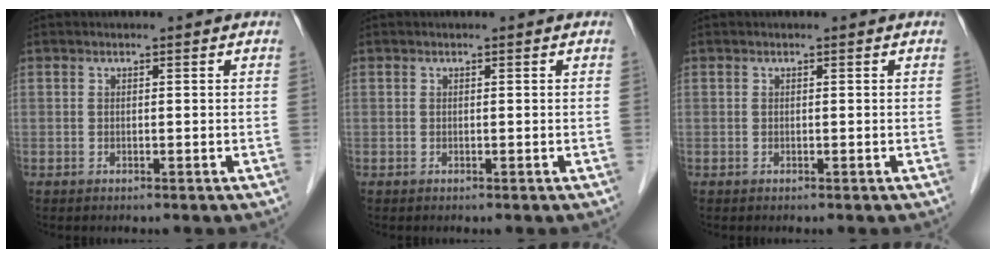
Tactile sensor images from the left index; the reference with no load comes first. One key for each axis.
{"total": 0.0}
{"total": 0.0}